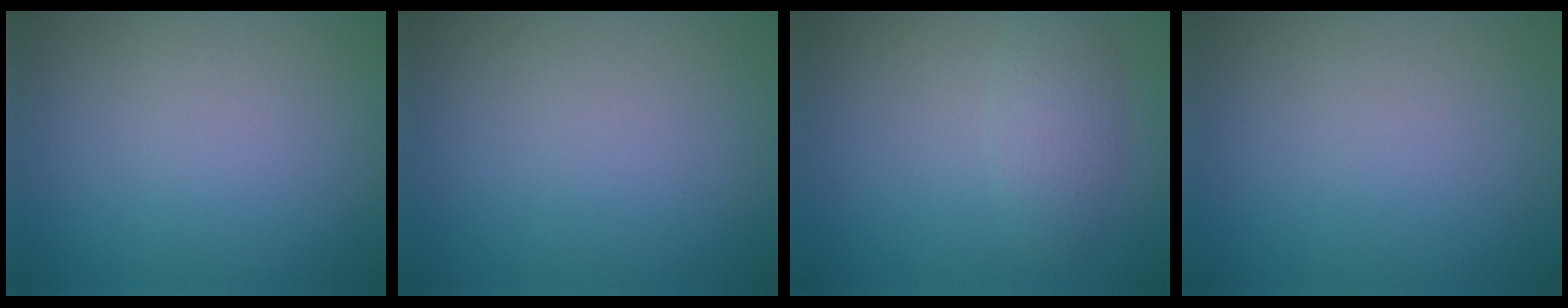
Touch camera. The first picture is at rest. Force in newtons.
{"total": 0.0}
{"total": 2.4, "press": 2.4, "slide": 0.1}
{"total": 0.0}